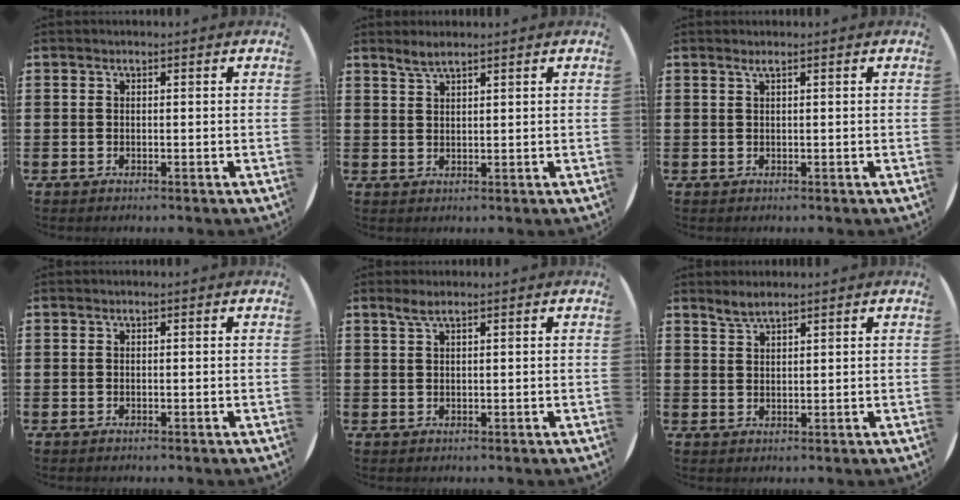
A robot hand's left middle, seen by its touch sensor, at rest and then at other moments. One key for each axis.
{"total": 1.9, "fx": 1.8, "fy": 0.1, "fz": 0.7, "tx": -0.015, "ty": 0.002, "tz": 0.033}
{"total": 0.7, "fx": 0.3, "fy": -0.1, "fz": 0.6, "tx": -0.008, "ty": -0.001, "tz": 0.006}
{"total": 0.0}
{"total": 1.7, "fx": 1.2, "fy": 0.2, "fz": 1.1, "tx": -0.023, "ty": 0.003, "tz": 0.022}
{"total": 2.2, "fx": 2.1, "fy": 0.3, "fz": 0.7, "tx": -0.015, "ty": 0.002, "tz": 0.040}